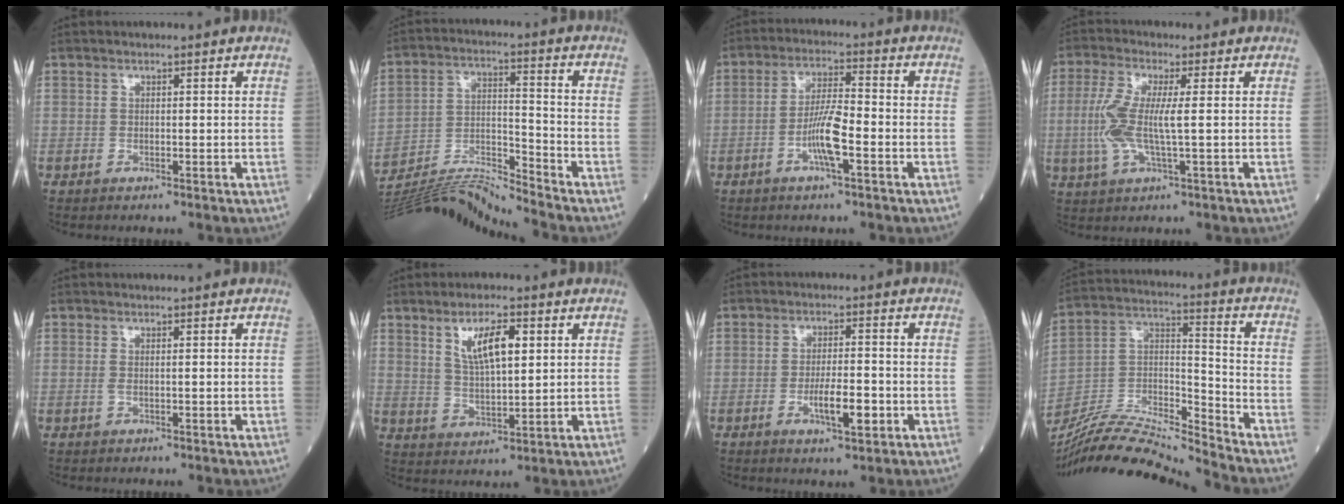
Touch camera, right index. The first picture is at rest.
{"total": 13.5, "force": [-13.0, -3.1, 2.0], "torque": [-0.040, 0.024, -0.238]}
{"total": 6.7, "force": [-2.5, 0.6, 6.2], "torque": [-0.123, 0.002, -0.048]}
{"total": 7.5, "force": [-0.1, 1.0, 7.4], "torque": [-0.179, 0.001, -0.006]}
{"total": 0.8, "force": [0.0, 0.1, 0.8], "torque": [-0.022, -0.002, 0.000]}
{"total": 7.2, "force": [3.0, 1.8, 6.3], "torque": [-0.117, 0.000, 0.057]}
{"total": 5.6, "force": [-1.9, 1.1, 5.2], "torque": [-0.091, -0.003, -0.030]}
{"total": 17.8, "force": [-16.9, -0.9, 5.5], "torque": [-0.102, 0.016, -0.305]}